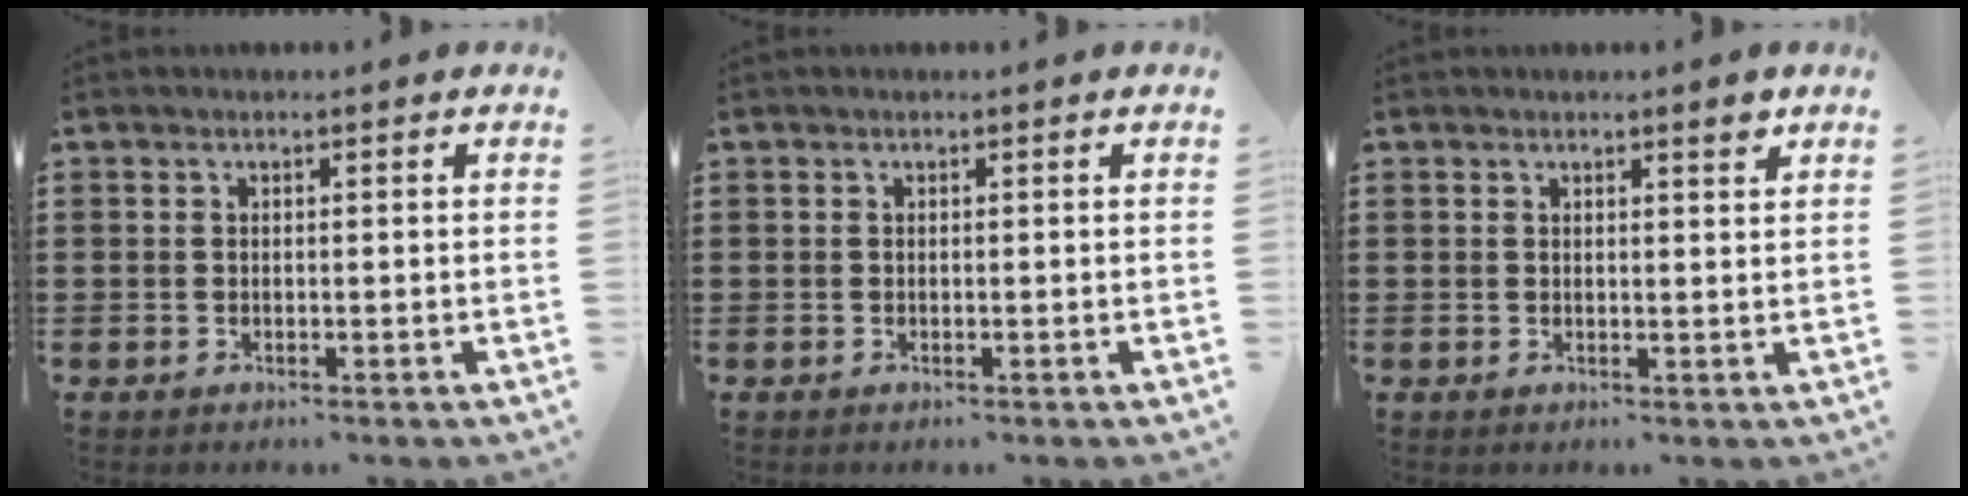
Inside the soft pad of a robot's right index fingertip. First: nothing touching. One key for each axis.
{"total": 0.0}
{"total": 1.8, "fx": 1.4, "fy": 0.1, "fz": 1.1, "tx": -0.014, "ty": -0.001, "tz": 0.022}